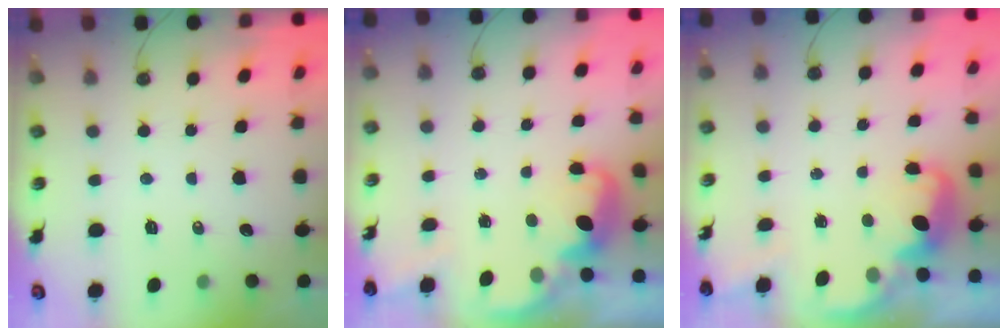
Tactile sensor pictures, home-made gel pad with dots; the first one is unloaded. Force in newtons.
{"total": 2.6, "press": 2.6, "slide": 0.5}
{"total": 2.6, "press": 2.6, "slide": 0.5}